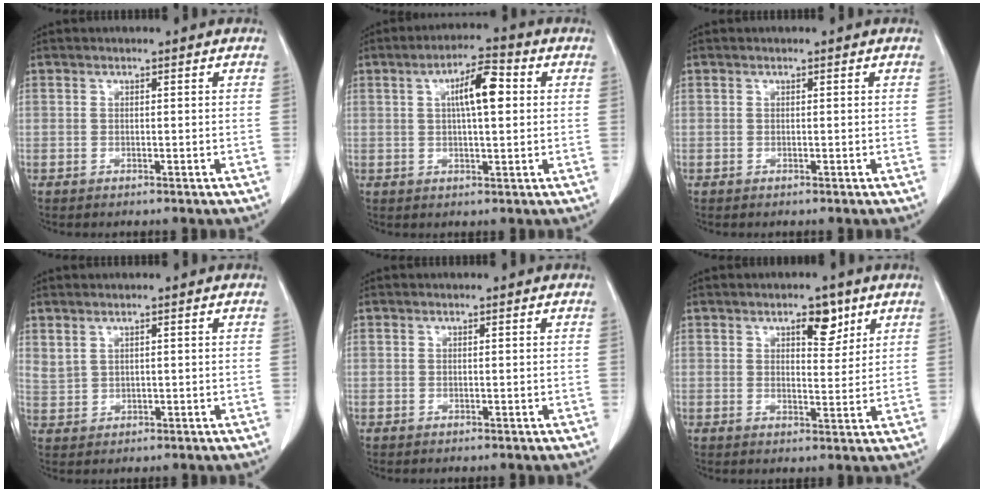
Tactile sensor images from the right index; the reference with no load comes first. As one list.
[{"total": 7.2, "force": [1.7, 1.6, 6.8], "torque": [-0.115, 0.017, 0.025]}, {"total": 0.0}, {"total": 2.1, "force": [1.5, 1.2, 0.8], "torque": [-0.016, 0.001, 0.038]}, {"total": 0.0}, {"total": 4.8, "force": [2.9, 2.0, 3.3], "torque": [-0.044, -0.002, 0.042]}]